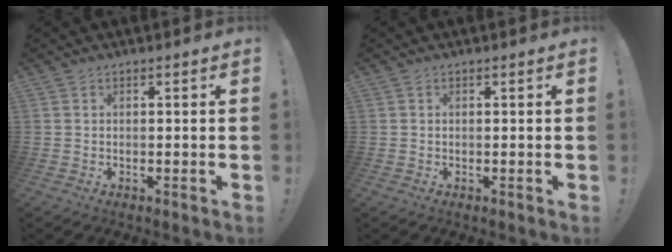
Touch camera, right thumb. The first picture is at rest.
{"total": 0.0}